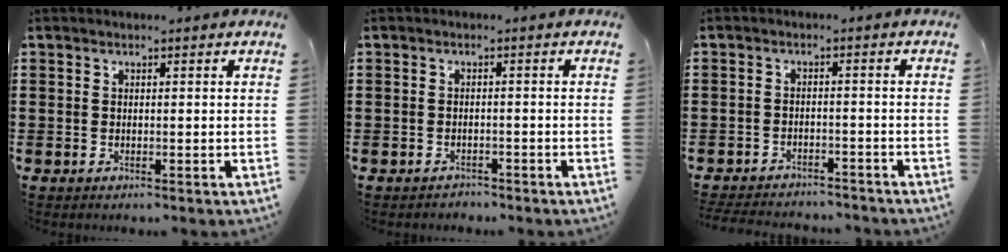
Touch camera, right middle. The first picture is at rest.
{"total": 1.3, "force": [-1.2, 0.4, -0.1], "torque": [-0.003, 0.004, -0.028]}
{"total": 3.2, "force": [-3.1, 0.5, -0.1], "torque": [-0.004, 0.001, -0.068]}